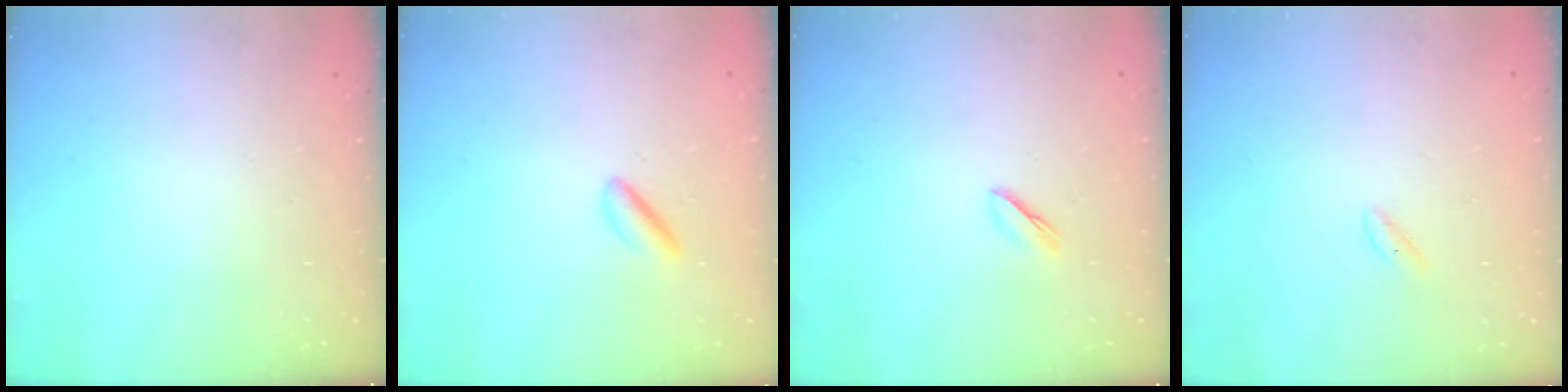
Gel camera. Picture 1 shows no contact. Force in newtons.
{"total": 2.6, "press": 2.5, "slide": 1.0}
{"total": 2.5, "press": 2.5, "slide": 0.4}
{"total": 0.6, "press": 0.2, "slide": 0.6}